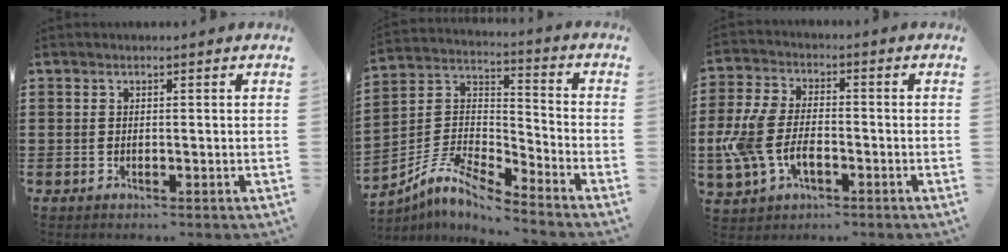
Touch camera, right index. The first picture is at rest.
{"total": 7.5, "force": [-6.7, 1.2, 2.9], "torque": [-0.087, -0.009, -0.143]}
{"total": 7.6, "force": [-2.4, 4.5, 5.6], "torque": [-0.153, -0.004, -0.056]}